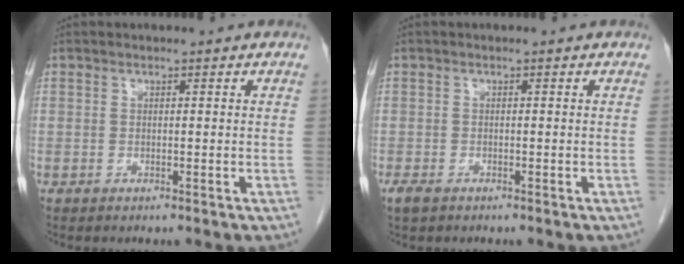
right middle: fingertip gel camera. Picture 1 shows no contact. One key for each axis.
{"total": 1.6, "fx": -1.1, "fy": 0.8, "fz": 0.9, "tx": -0.026, "ty": -0.003, "tz": -0.015}